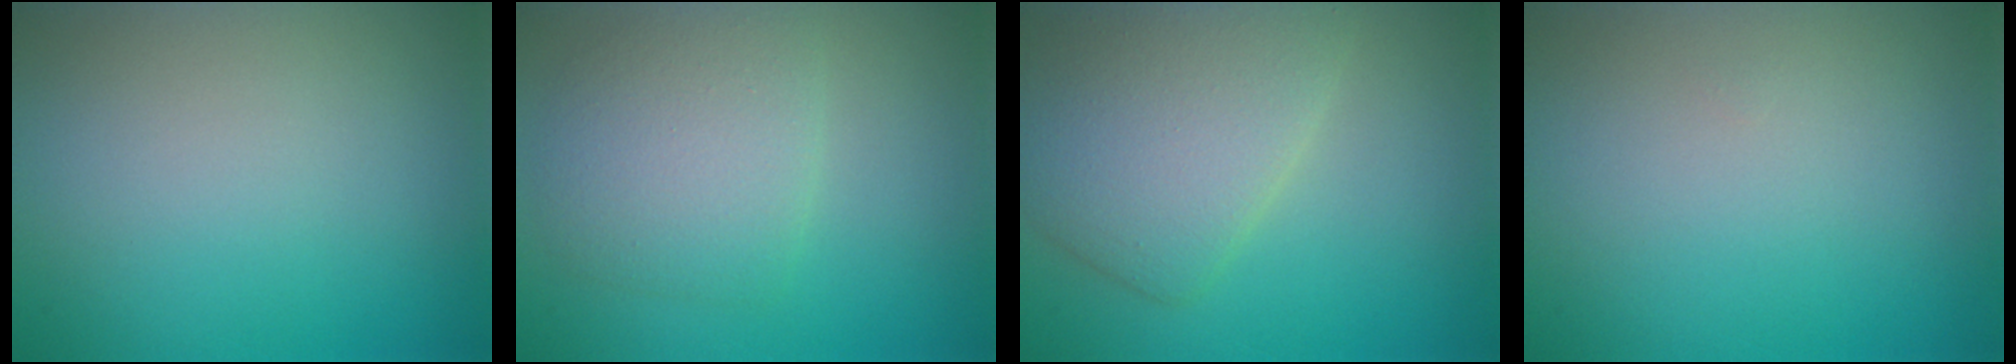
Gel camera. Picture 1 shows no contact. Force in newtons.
{"total": 4.0, "press": 4.0, "slide": 0.1}
{"total": 5.8, "press": 5.8, "slide": 0.2}
{"total": 0.0}